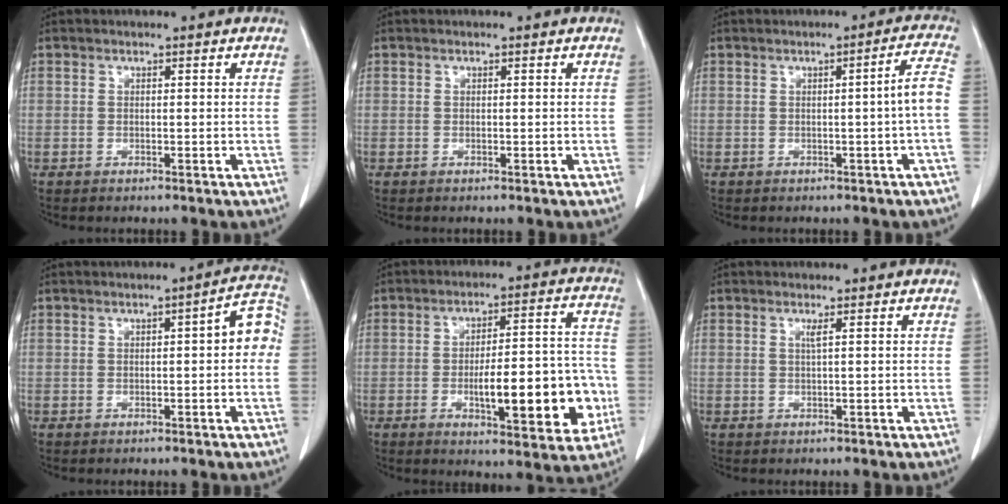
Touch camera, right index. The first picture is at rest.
{"total": 0.0}
{"total": 3.9, "force": [-0.7, -0.7, 3.8], "torque": [-0.048, 0.005, -0.008]}
{"total": 4.9, "force": [0.1, 1.1, 4.7], "torque": [-0.050, 0.019, -0.004]}
{"total": 15.1, "force": [-3.8, 4.0, 14.1], "torque": [-0.193, 0.019, -0.047]}
{"total": 0.8, "force": [0.3, -0.3, 0.7], "torque": [-0.020, -0.002, 0.009]}